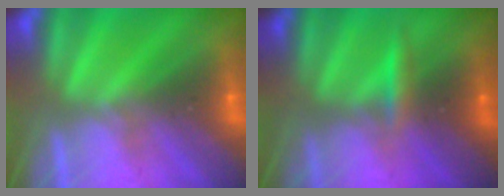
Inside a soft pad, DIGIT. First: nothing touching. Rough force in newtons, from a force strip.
{"total": 2.4}